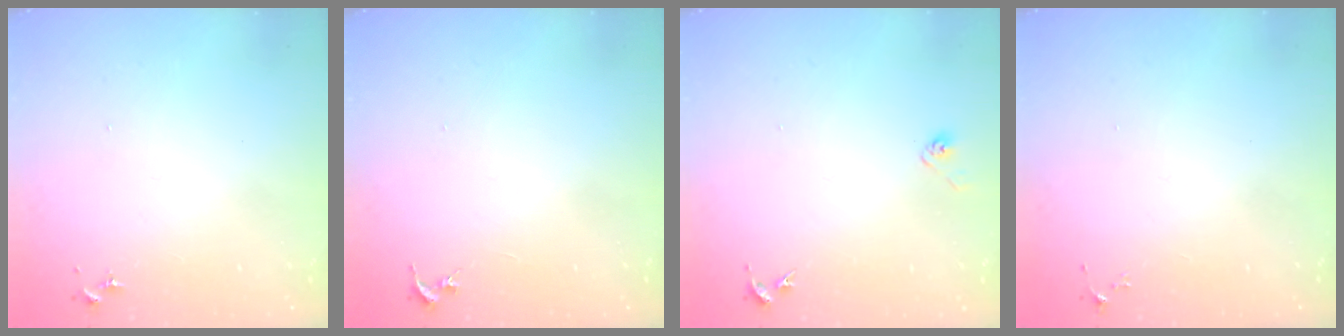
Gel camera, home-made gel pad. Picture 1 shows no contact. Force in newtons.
{"total": 0.0}
{"total": 2.8, "press": 2.6, "slide": 1.1}
{"total": 3.5, "press": 3.5, "slide": 0.5}